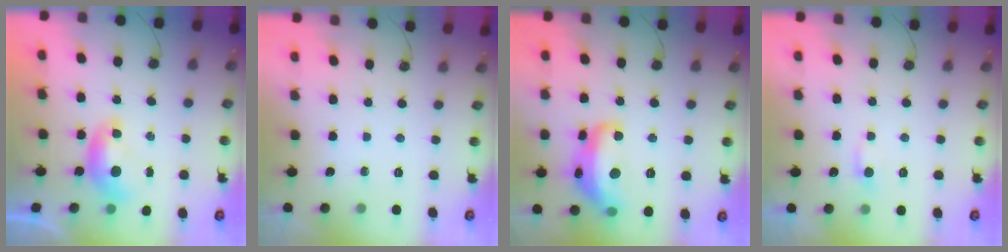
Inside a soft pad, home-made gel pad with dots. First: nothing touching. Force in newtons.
{"total": 0.0}
{"total": 10.2, "press": 10.2, "slide": 1.1}
{"total": 1.4, "press": 1.3, "slide": 0.5}